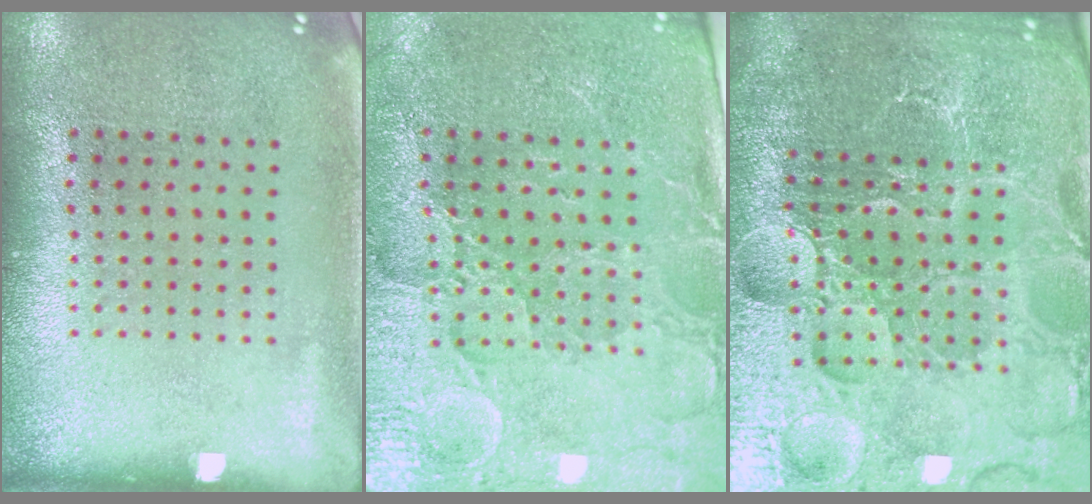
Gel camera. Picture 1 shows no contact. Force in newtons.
{"total": 3.5, "press": 3.4, "slide": 1.1}
{"total": 6.3, "press": 5.6, "slide": 2.9}